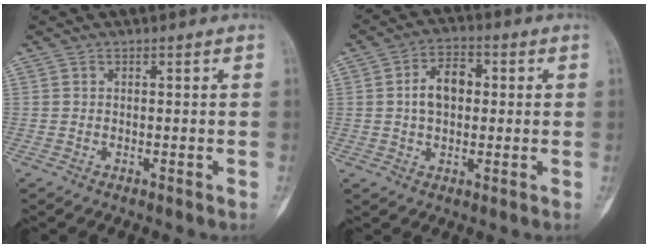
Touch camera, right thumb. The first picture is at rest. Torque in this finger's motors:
{"motor_torque": [-0.19, 0.35, 0.49, 0.09, 0.11]}